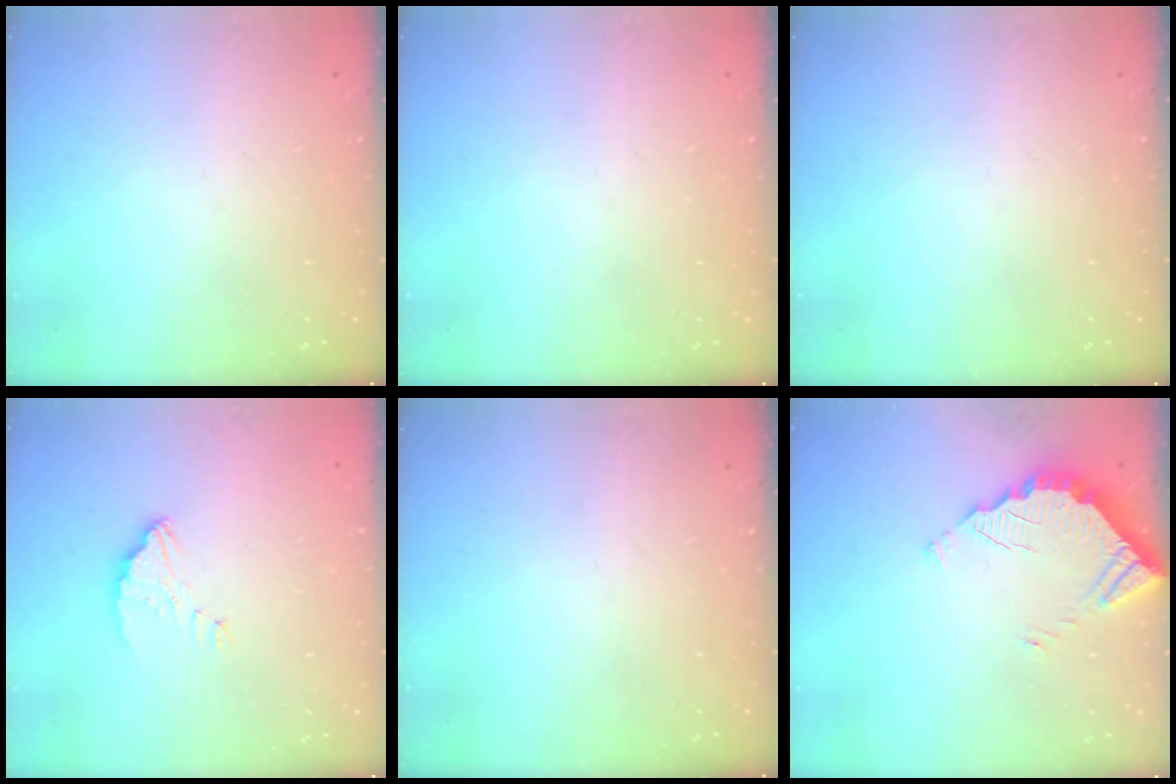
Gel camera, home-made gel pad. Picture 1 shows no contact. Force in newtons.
{"total": 0.0}
{"total": 0.0}
{"total": 3.0, "press": 3.0, "slide": 0.2}
{"total": 0.0}
{"total": 3.5, "press": 3.5, "slide": 0.2}